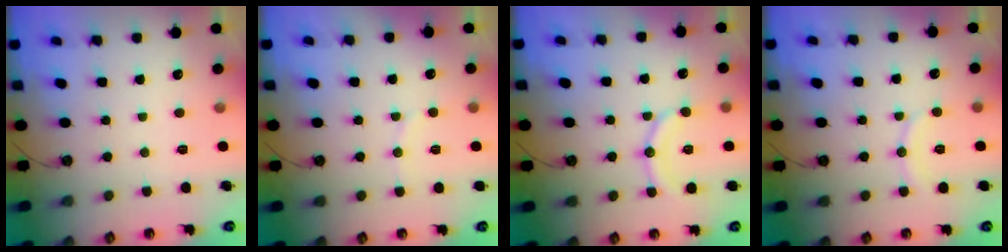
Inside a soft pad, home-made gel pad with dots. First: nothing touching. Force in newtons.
{"total": 4.0, "press": 3.9, "slide": 1.1}
{"total": 11.6, "press": 11.5, "slide": 1.5}
{"total": 6.3, "press": 6.3, "slide": 0.7}